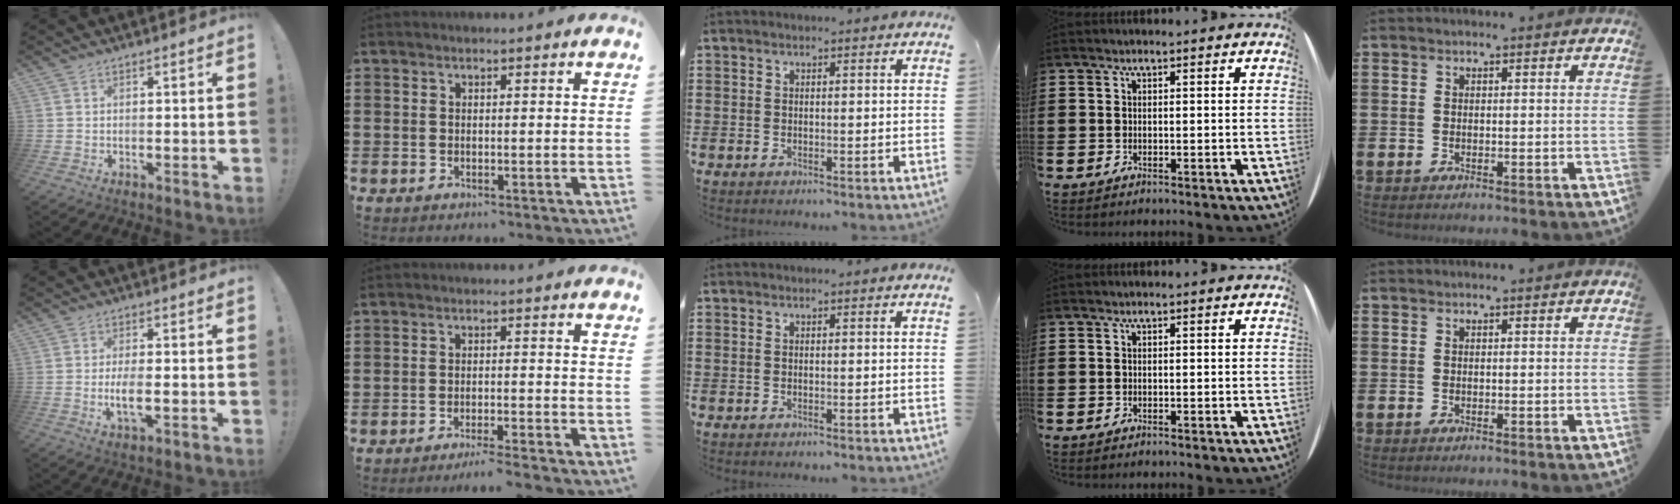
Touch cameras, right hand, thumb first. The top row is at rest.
{"thumb": {"total": 5.4, "force": [-1.1, 1.5, 5.0], "torque": [-0.101, -0.010, -0.021]}, "index": {"total": 2.6, "force": [-2.4, -0.4, 0.9], "torque": [-0.016, -0.001, -0.048]}}